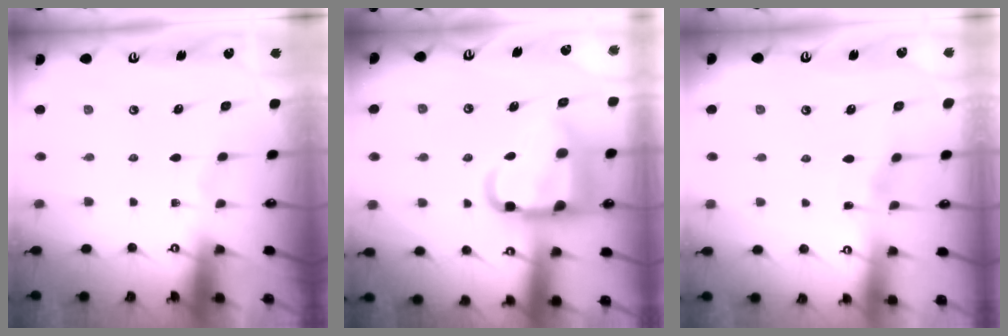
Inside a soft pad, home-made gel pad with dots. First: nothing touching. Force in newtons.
{"total": 18.6, "press": 18.4, "slide": 2.1}
{"total": 2.6, "press": 2.6, "slide": 0.3}